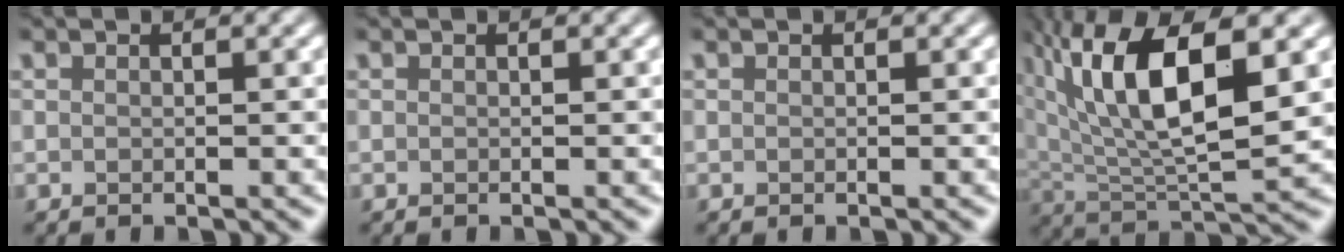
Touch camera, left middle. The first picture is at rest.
{"total": 0.0}
{"total": 0.0}
{"total": 10.8, "force": [3.7, 3.7, 9.4], "torque": [-0.166, 0.002, 0.066]}